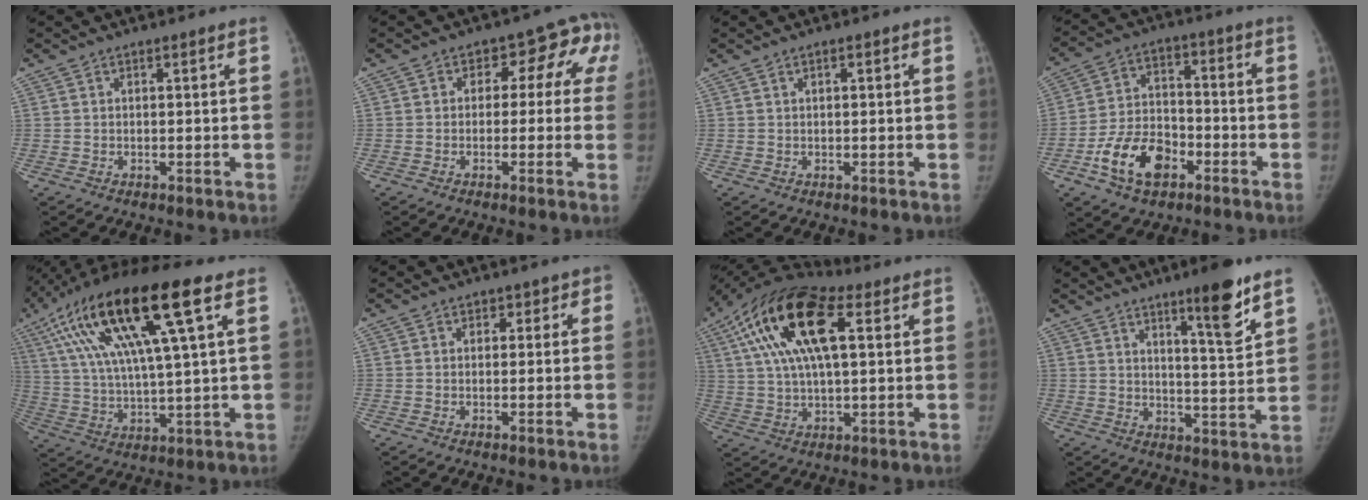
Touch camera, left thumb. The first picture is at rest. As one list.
[{"total": 8.9, "force": [1.0, 6.5, 6.1], "torque": [-0.015, 0.032, -0.002]}, {"total": 0.8, "force": [0.3, 0.3, 0.7], "torque": [-0.010, 0.002, 0.004]}, {"total": 12.8, "force": [-6.1, 8.2, 7.7], "torque": [-0.118, 0.034, -0.110]}, {"total": 23.5, "force": [9.8, 4.8, 20.8], "torque": [-0.410, 0.002, 0.170]}, {"total": 1.9, "force": [0.4, 1.7, 0.8], "torque": [0.019, 0.005, -0.004]}, {"total": 20.3, "force": [6.8, 9.0, 16.9], "torque": [-0.320, 0.020, 0.113]}, {"total": 10.3, "force": [6.7, 1.2, 7.8], "torque": [-0.103, -0.046, 0.100]}]